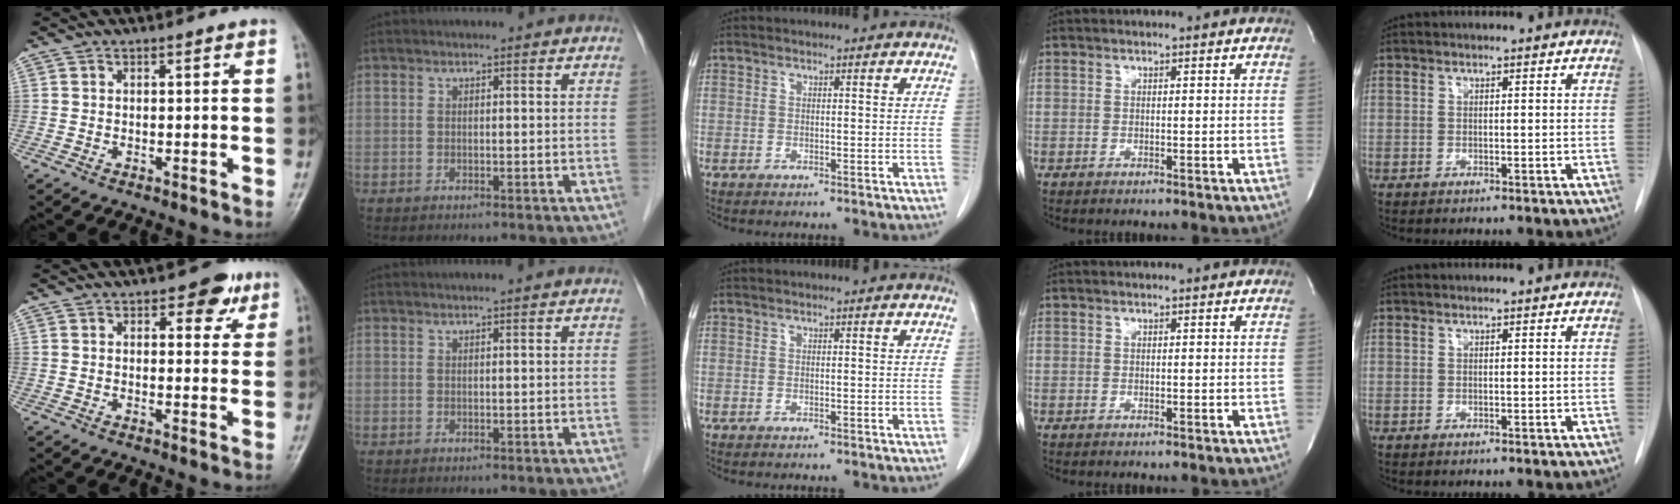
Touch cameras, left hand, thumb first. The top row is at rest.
{"thumb": {"total": 5.7, "force": [3.0, 3.3, 3.6], "torque": [-0.011, -0.008, 0.031]}, "index": {"total": 0.6, "force": [0.4, -0.2, 0.3], "torque": [-0.015, 0.001, 0.015]}}